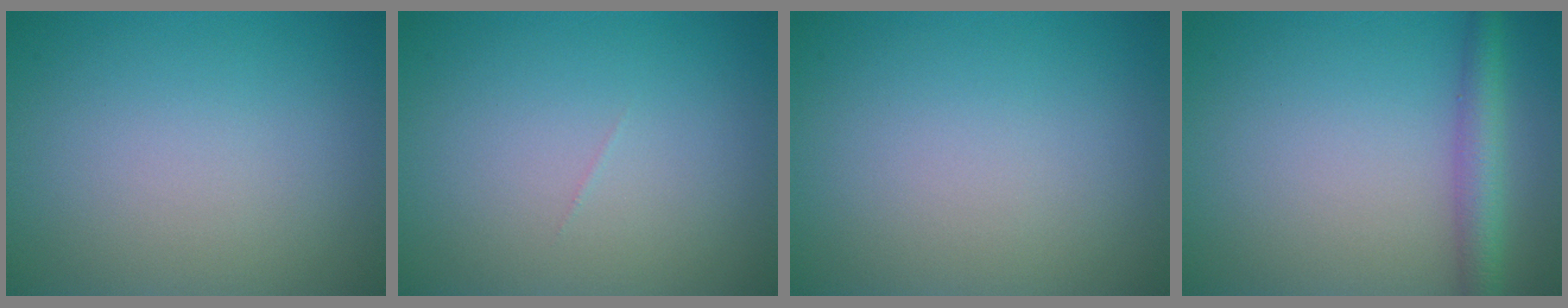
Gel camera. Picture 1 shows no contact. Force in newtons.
{"total": 0.0}
{"total": 0.0}
{"total": 3.2, "press": 3.2, "slide": 0.1}